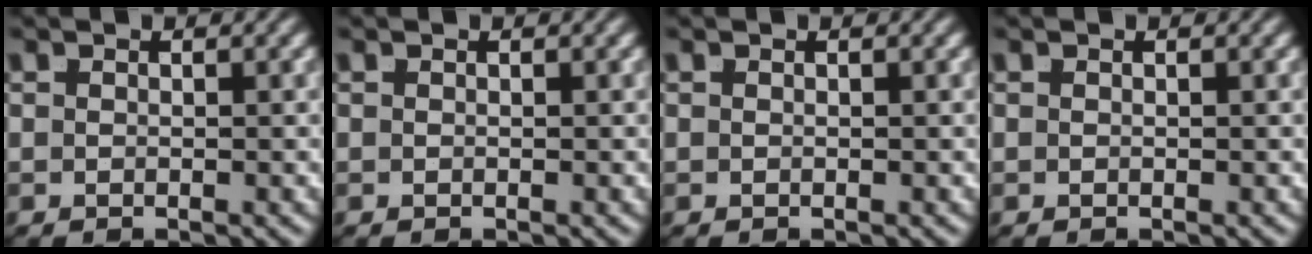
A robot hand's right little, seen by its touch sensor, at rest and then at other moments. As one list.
[{"total": 0.0}, {"total": 0.0}, {"total": 0.0}]